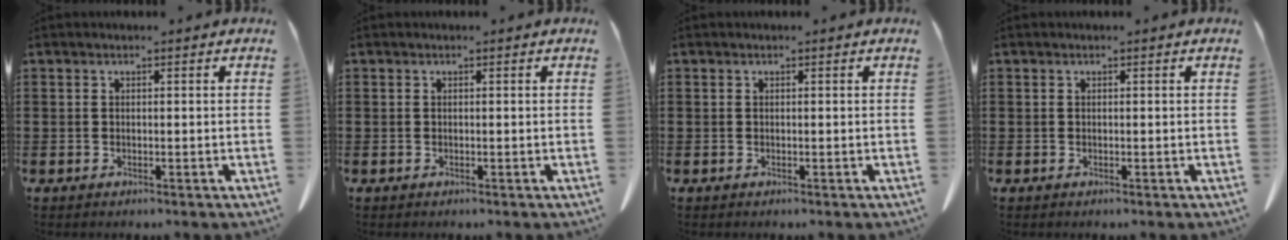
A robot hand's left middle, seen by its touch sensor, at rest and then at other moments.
{"total": 0.0}
{"total": 0.0}
{"total": 0.0}